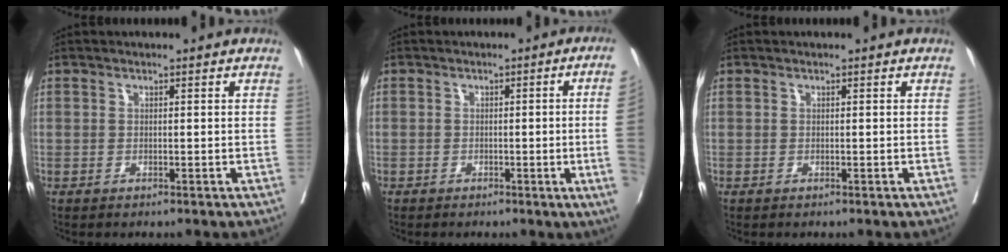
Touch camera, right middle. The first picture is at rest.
{"total": 6.6, "force": [-0.9, -2.0, 6.2], "torque": [-0.060, -0.014, -0.014]}
{"total": 0.0}